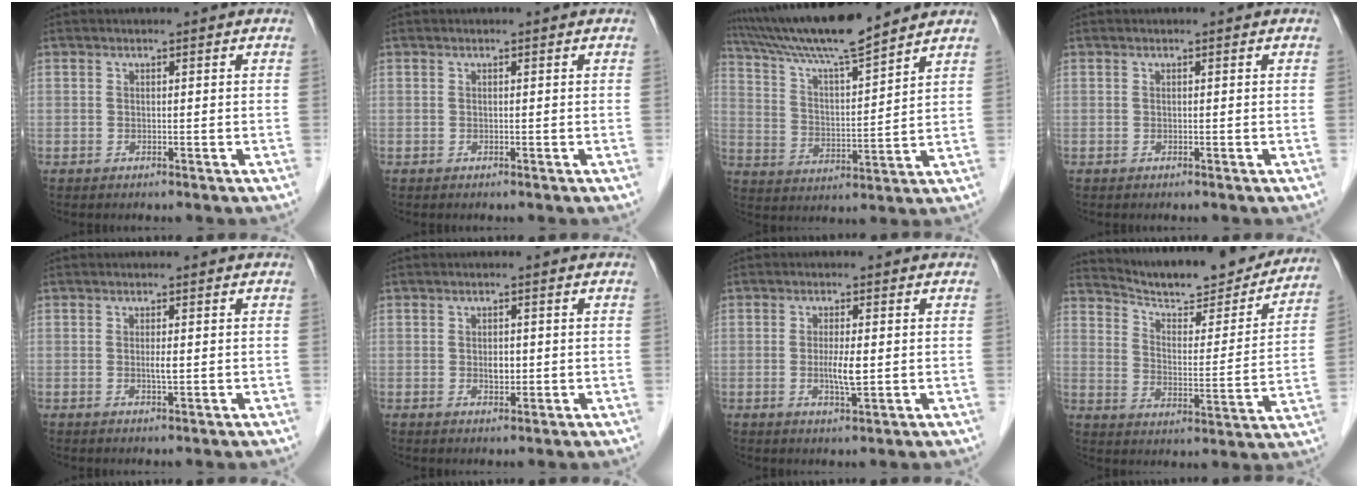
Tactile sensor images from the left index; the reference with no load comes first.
{"total": 0.0}
{"total": 13.8, "force": [12.4, -0.4, 6.2], "torque": [-0.121, 0.013, 0.218]}
{"total": 0.0}
{"total": 1.5, "force": [0.1, 0.1, 1.5], "torque": [-0.029, -0.001, 0.001]}
{"total": 2.1, "force": [0.0, 1.0, 1.9], "torque": [-0.035, -0.001, 0.002]}
{"total": 3.6, "force": [-0.1, 0.5, 3.6], "torque": [-0.067, -0.005, -0.001]}
{"total": 21.9, "force": [20.1, 3.3, 8.0], "torque": [-0.122, -0.029, 0.274]}